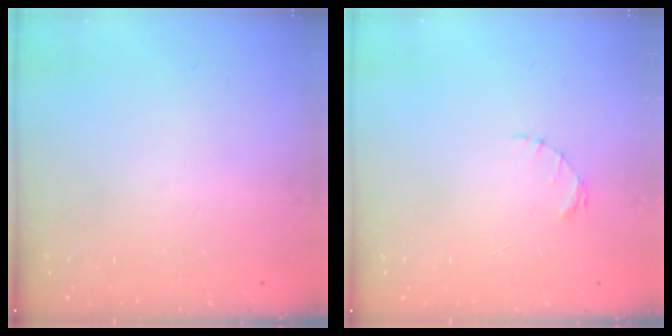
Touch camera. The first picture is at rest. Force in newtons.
{"total": 1.6, "press": 1.5, "slide": 0.3}